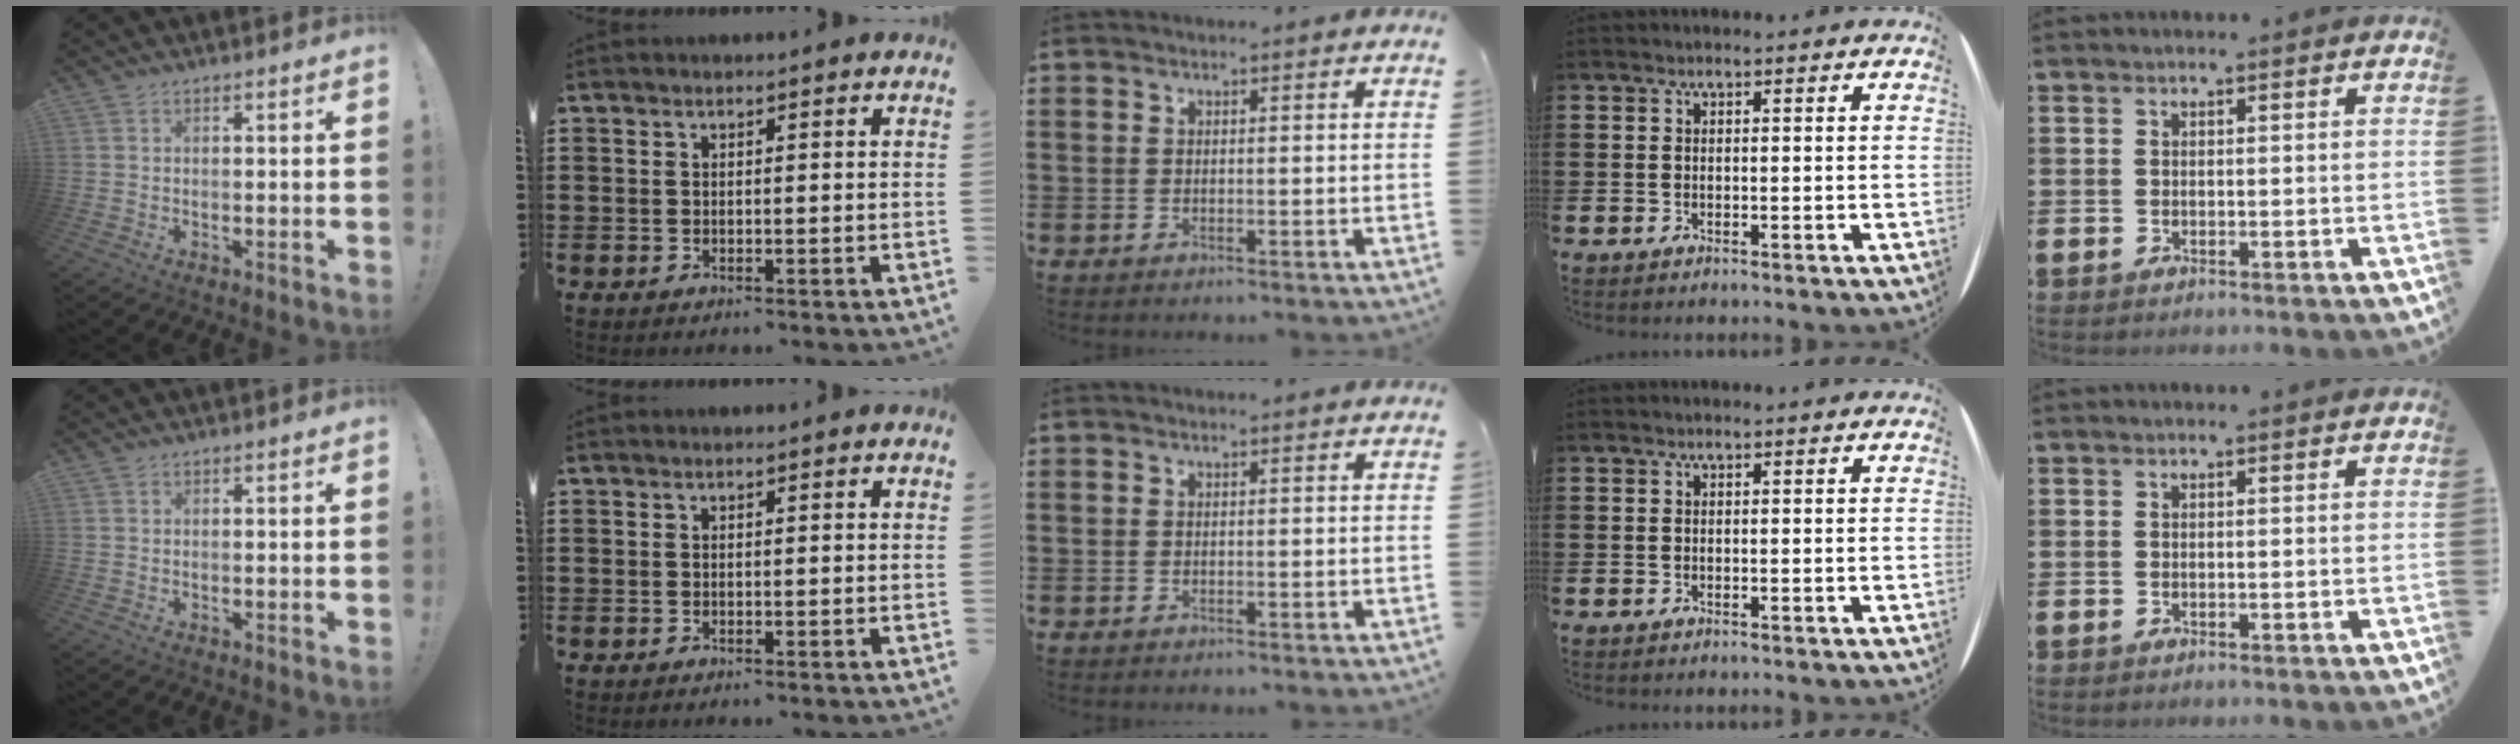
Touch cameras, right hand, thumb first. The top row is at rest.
{}